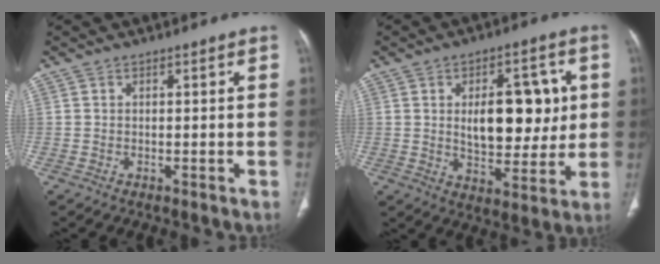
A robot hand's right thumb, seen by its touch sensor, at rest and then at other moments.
{"total": 15.2, "force": [2.2, 8.1, 12.7], "torque": [-0.141, -0.006, 0.040]}